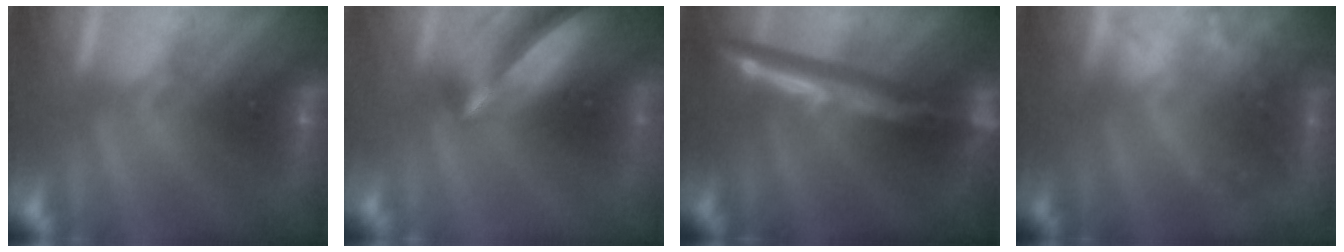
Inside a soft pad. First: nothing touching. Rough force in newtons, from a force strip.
{"total": 7.8}
{"total": 2.9}
{"total": 2.1}